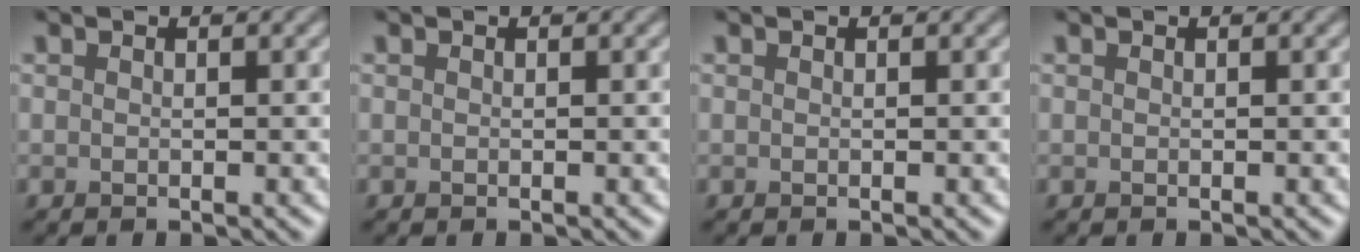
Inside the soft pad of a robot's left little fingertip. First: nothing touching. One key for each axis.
{"total": 0.0}
{"total": 0.0}
{"total": 0.0}